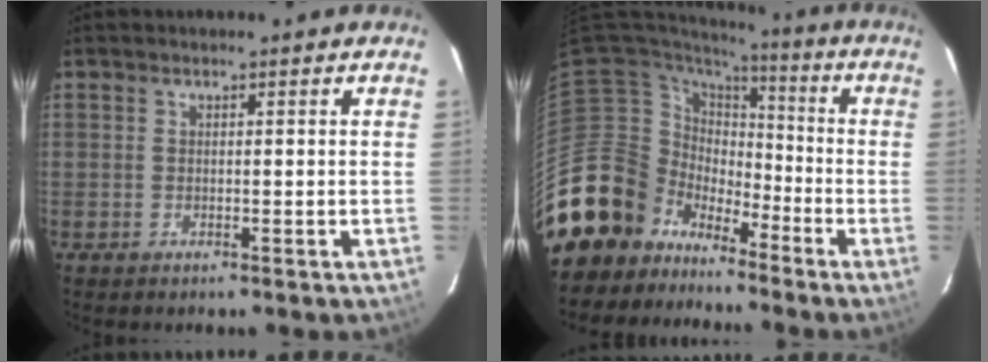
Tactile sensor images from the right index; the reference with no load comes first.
{"total": 15.2, "force": [-10.1, 11.2, 1.4], "torque": [-0.067, 0.039, -0.181]}